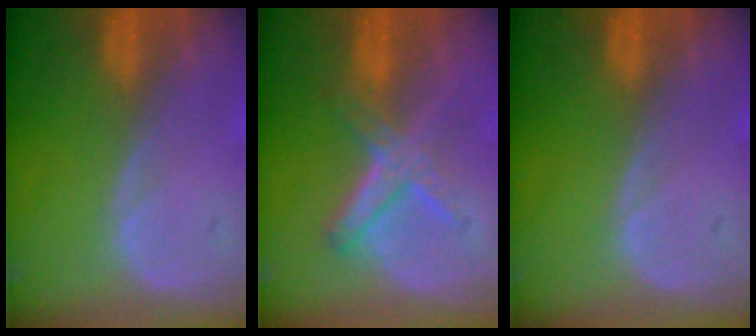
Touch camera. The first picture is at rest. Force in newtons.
{"total": 5.8, "press": 5.4, "slide": 1.9}
{"total": 0.0}